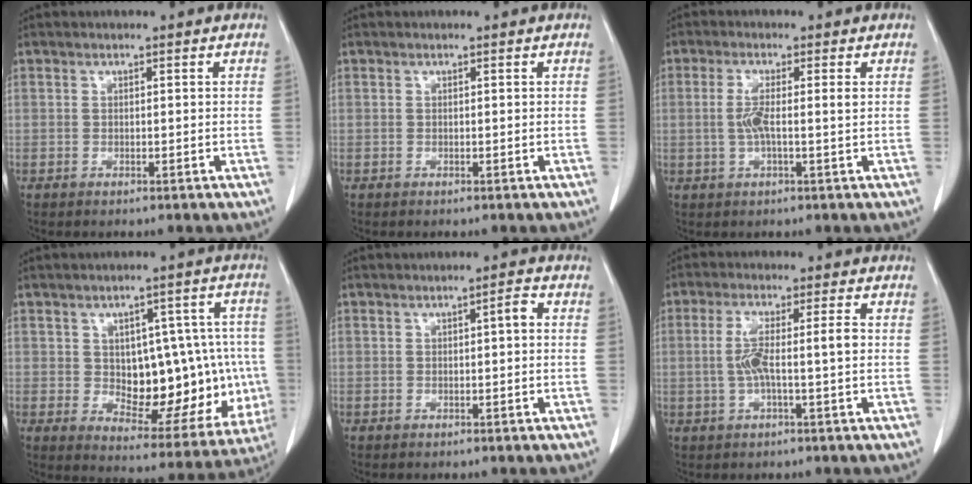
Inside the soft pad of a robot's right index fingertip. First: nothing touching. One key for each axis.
{"total": 0.0}
{"total": 4.0, "fx": 0.2, "fy": 0.3, "fz": 3.9, "tx": -0.083, "ty": 0.002, "tz": 0.003}
{"total": 18.4, "fx": -0.8, "fy": 8.9, "fz": 16.1, "tx": -0.197, "ty": 0.028, "tz": 0.018}
{"total": 1.7, "fx": 0.1, "fy": 0.2, "fz": 1.6, "tx": -0.025, "ty": 0.005, "tz": 0.000}
{"total": 5.8, "fx": -0.3, "fy": 0.4, "fz": 5.8, "tx": -0.119, "ty": 0.012, "tz": -0.005}